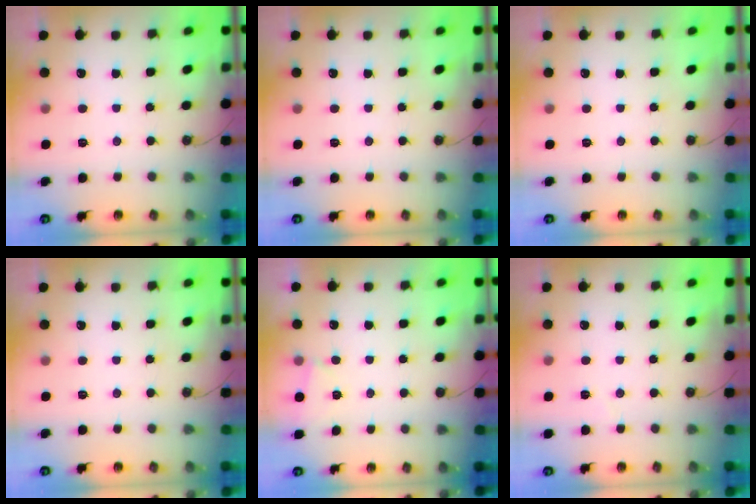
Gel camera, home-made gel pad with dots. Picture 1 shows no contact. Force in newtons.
{"total": 0.0}
{"total": 0.0}
{"total": 0.0}
{"total": 1.7, "press": 1.7, "slide": 0.3}
{"total": 2.7, "press": 2.4, "slide": 1.1}